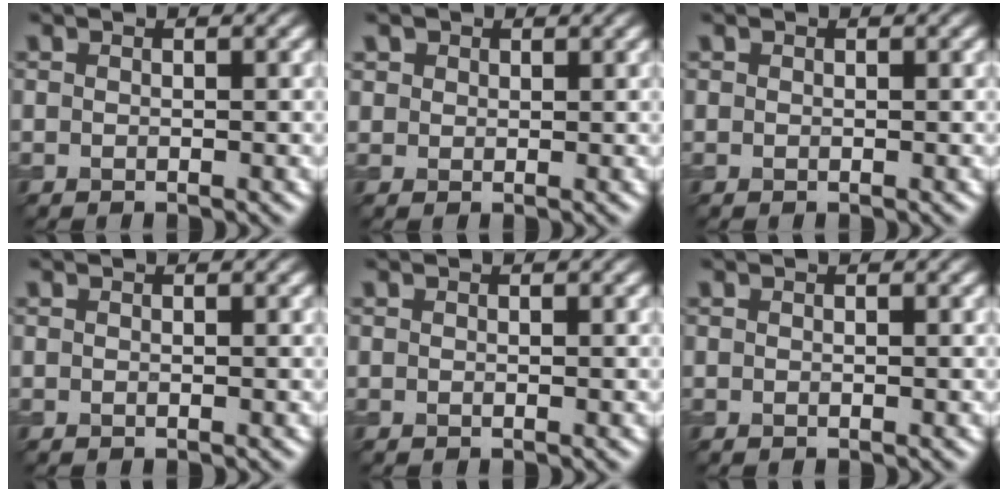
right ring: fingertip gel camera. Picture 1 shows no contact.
{"total": 1.7, "force": [1.1, 1.3, 0.4], "torque": [-0.009, -0.006, 0.020]}
{"total": 0.0}
{"total": 0.0}
{"total": 0.0}
{"total": 0.0}